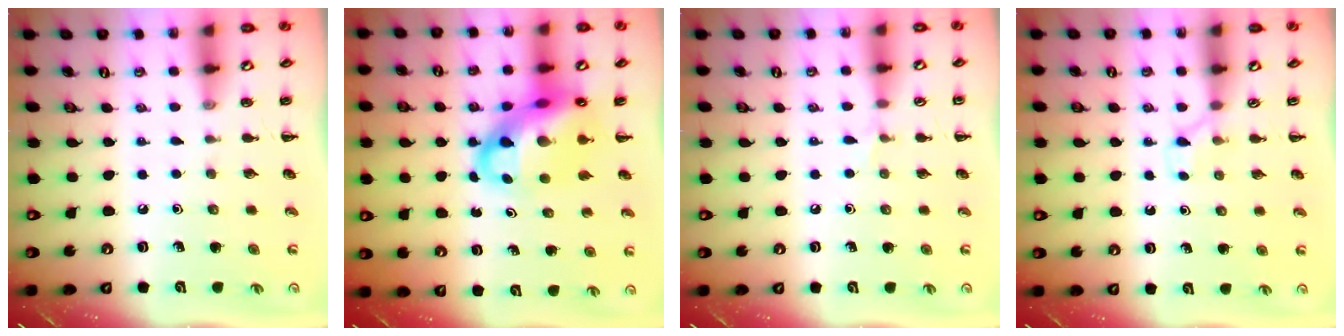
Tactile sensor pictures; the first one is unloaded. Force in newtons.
{"total": 14.5, "press": 14.0, "slide": 3.5}
{"total": 4.0, "press": 3.7, "slide": 1.3}
{"total": 2.5, "press": 2.3, "slide": 1.0}